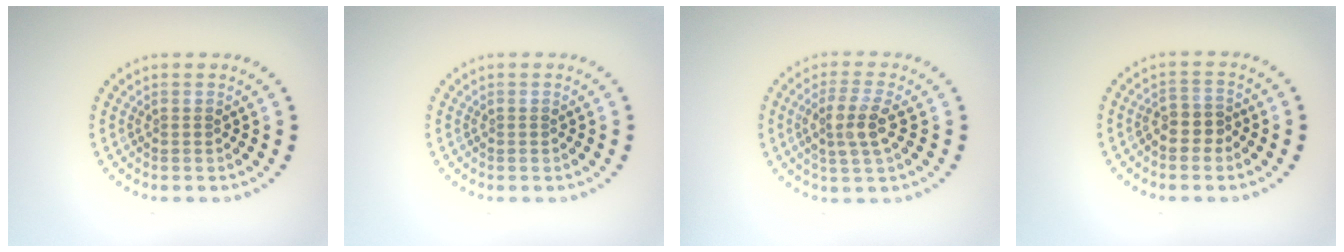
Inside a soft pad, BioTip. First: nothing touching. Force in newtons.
{"total": 0.0}
{"total": 3.2, "press": 2.8, "slide": 1.5}
{"total": 2.4, "press": 2.1, "slide": 1.1}